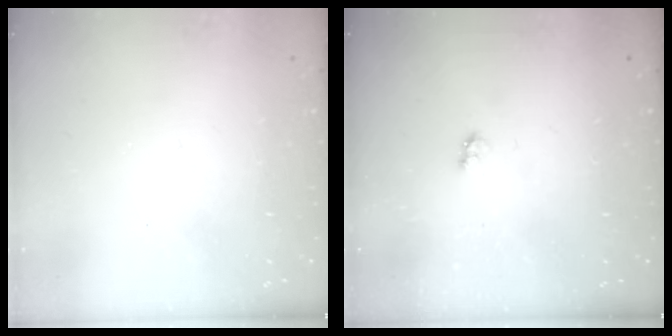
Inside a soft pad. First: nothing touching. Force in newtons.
{"total": 2.6, "press": 2.6, "slide": 0.4}